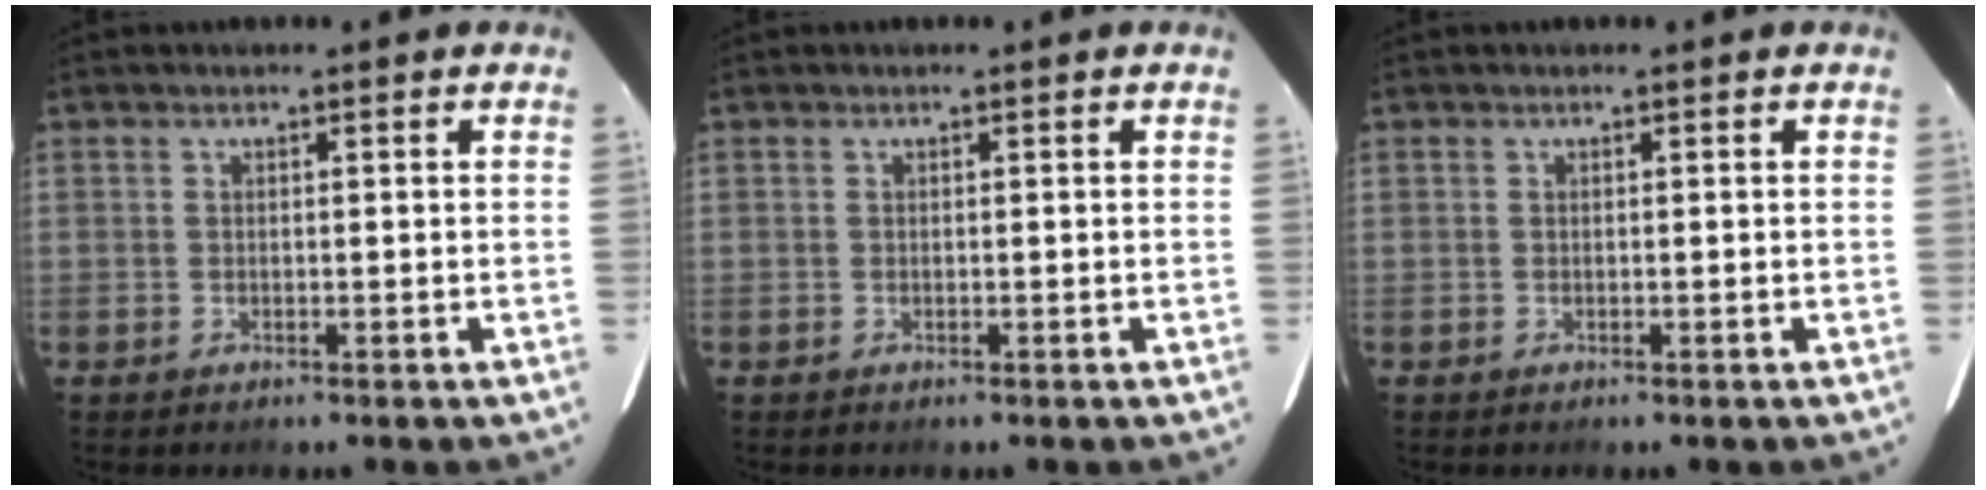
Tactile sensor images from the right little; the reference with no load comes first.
{"total": 0.0}
{"total": 0.0}